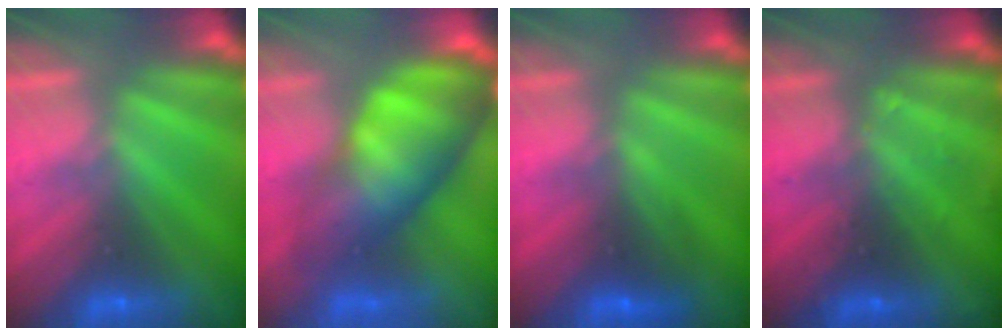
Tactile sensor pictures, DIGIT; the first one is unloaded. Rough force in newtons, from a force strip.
{"total": 11.0}
{"total": 2.7}
{"total": 2.4}